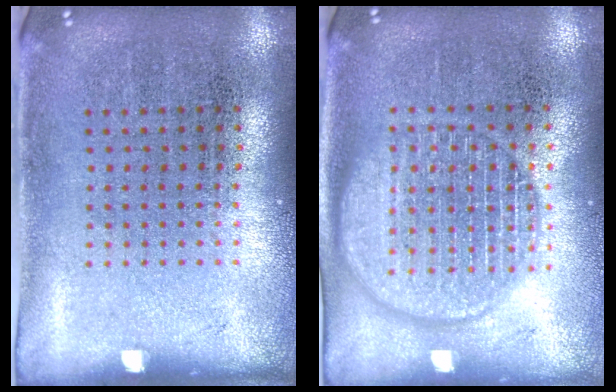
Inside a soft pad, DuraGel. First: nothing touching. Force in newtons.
{"total": 2.8, "press": 2.8, "slide": 0.4}